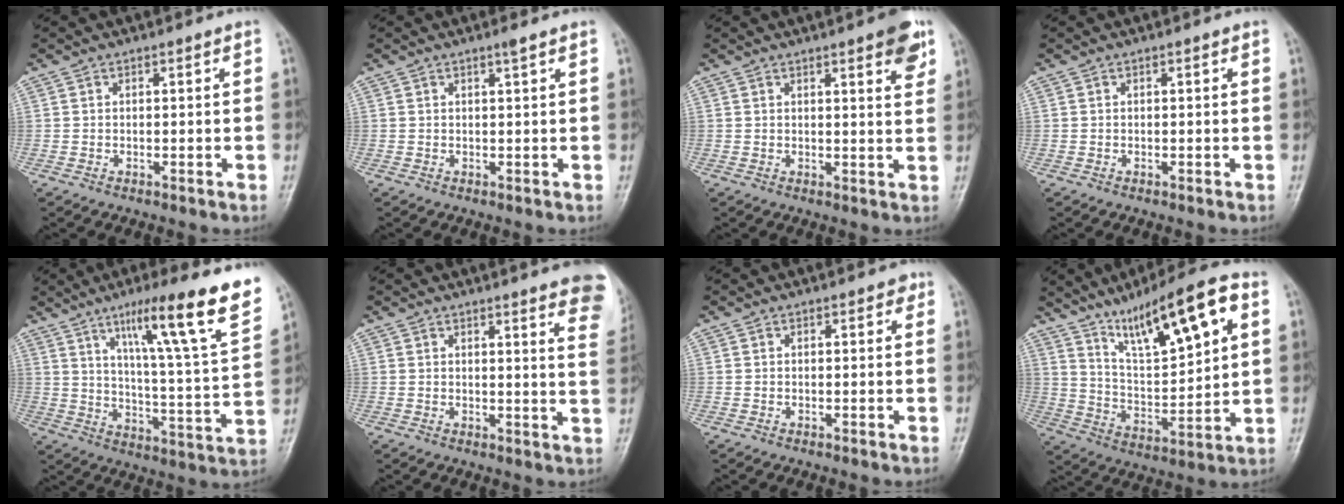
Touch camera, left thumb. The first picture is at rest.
{"total": 1.0, "force": [0.7, -0.1, 0.7], "torque": [-0.015, -0.005, 0.013]}
{"total": 5.7, "force": [3.3, 1.2, 4.5], "torque": [-0.048, -0.014, 0.038]}
{"total": 0.0}
{"total": 21.6, "force": [12.1, 2.1, 17.7], "torque": [-0.240, -0.042, 0.182]}
{"total": 13.3, "force": [9.6, 2.4, 8.9], "torque": [-0.079, -0.039, 0.092]}
{"total": 0.8, "force": [0.3, 0.6, 0.5], "torque": [0.004, 0.002, -0.003]}
{"total": 17.8, "force": [9.0, 4.7, 14.6], "torque": [-0.218, -0.024, 0.163]}